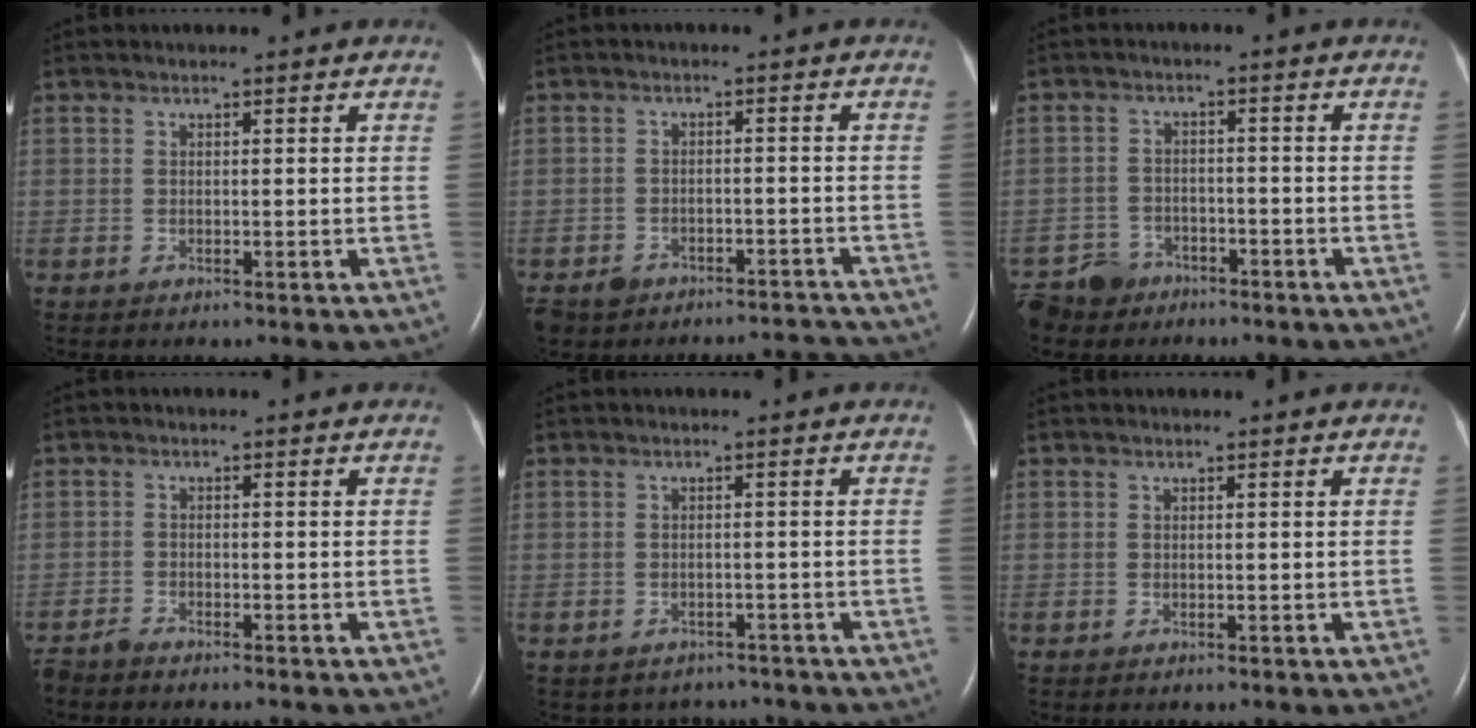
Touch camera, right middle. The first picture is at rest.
{"total": 6.6, "force": [-6.1, 2.5, 0.1], "torque": [0.003, 0.017, -0.088]}
{"total": 5.4, "force": [-4.1, 3.6, 0.0], "torque": [-0.002, 0.003, -0.071]}
{"total": 3.2, "force": [-3.1, -0.2, 0.7], "torque": [-0.011, -0.009, -0.051]}
{"total": 4.7, "force": [-4.1, 2.3, -0.2], "torque": [0.004, 0.013, -0.048]}
{"total": 0.0}